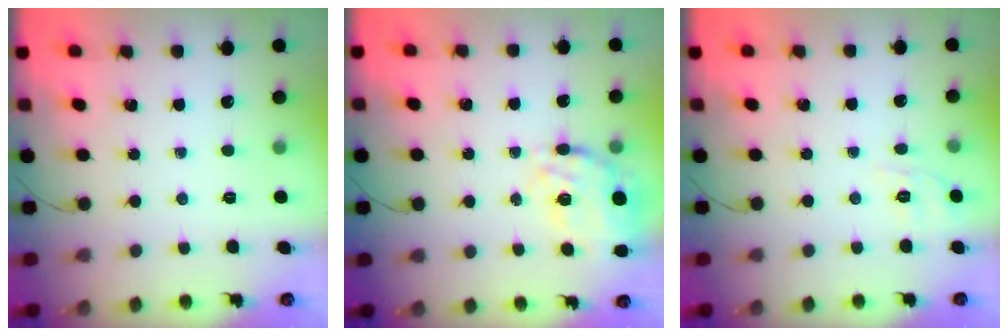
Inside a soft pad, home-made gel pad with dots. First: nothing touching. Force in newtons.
{"total": 13.2, "press": 12.5, "slide": 4.1}
{"total": 5.8, "press": 5.4, "slide": 2.2}